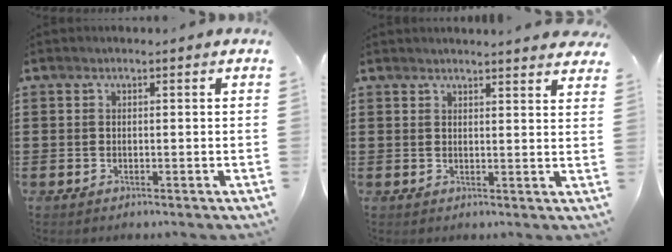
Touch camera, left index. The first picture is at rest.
{"total": 2.5, "force": [2.4, -0.2, 0.3], "torque": [-0.005, -0.010, 0.046]}